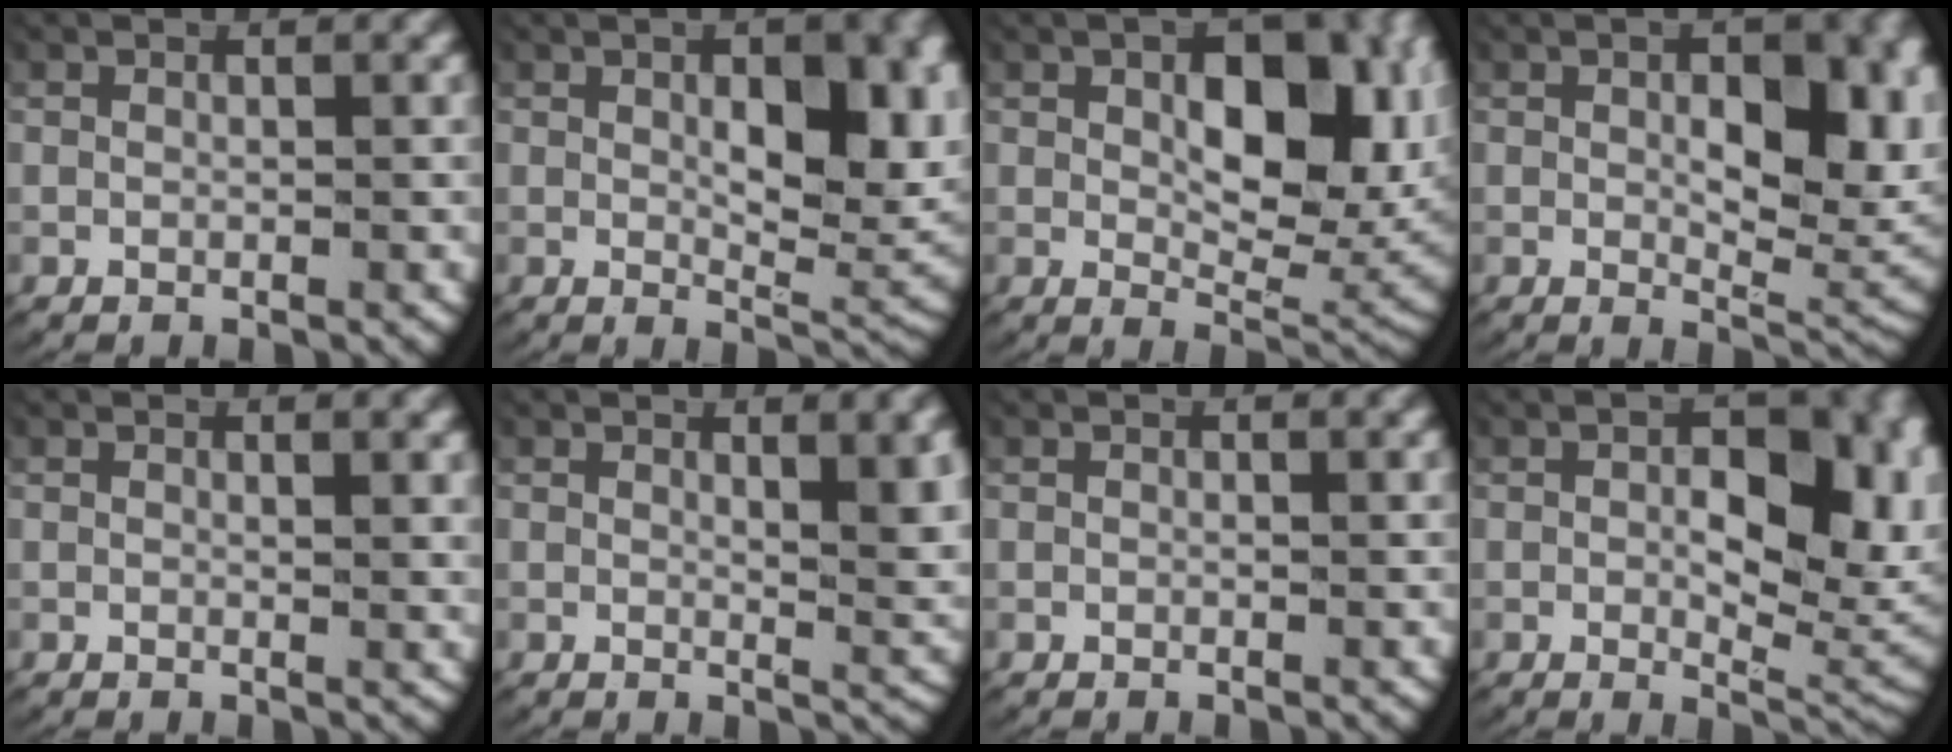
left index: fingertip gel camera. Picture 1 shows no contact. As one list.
[{"total": 6.2, "force": [1.3, 2.6, 5.5], "torque": [-0.088, -0.017, 0.024]}, {"total": 9.0, "force": [2.1, 4.9, 7.3], "torque": [-0.118, -0.024, 0.038]}, {"total": 6.9, "force": [1.2, 3.3, 5.9], "torque": [-0.087, -0.020, 0.022]}, {"total": 0.8, "force": [0.5, -0.1, 0.6], "torque": [-0.012, -0.008, 0.010]}, {"total": 3.3, "force": [1.2, 0.6, 3.0], "torque": [-0.041, -0.013, 0.022]}, {"total": 0.0}, {"total": 9.0, "force": [1.1, 5.0, 7.4], "torque": [-0.090, -0.009, 0.011]}]